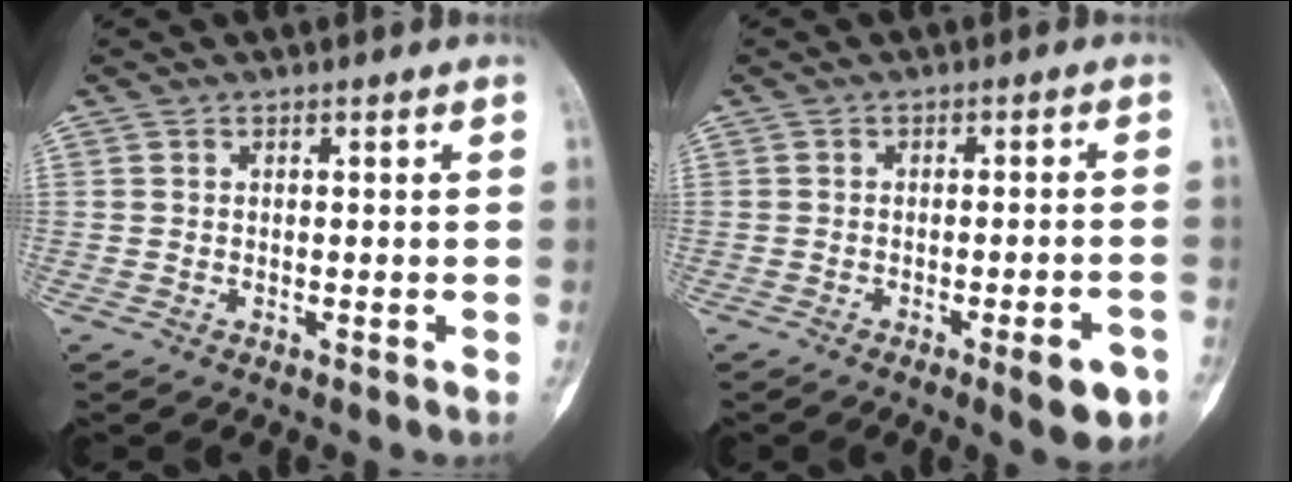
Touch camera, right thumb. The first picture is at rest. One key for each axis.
{"total": 6.7, "fx": -3.3, "fy": 1.6, "fz": 5.5, "tx": -0.061, "ty": 0.011, "tz": -0.038}